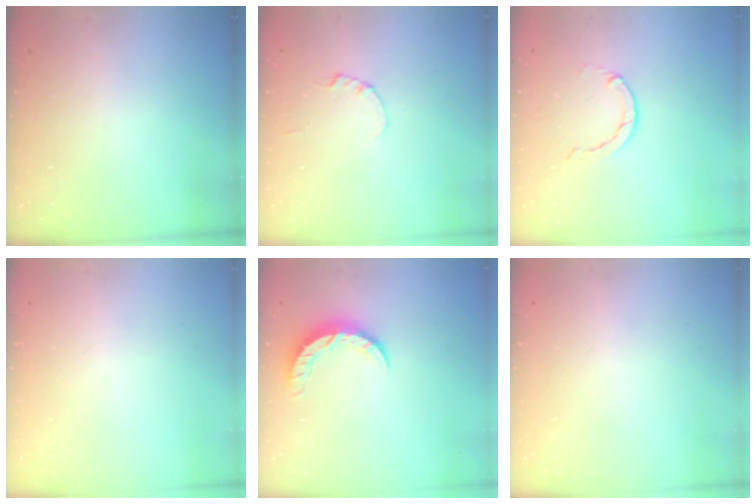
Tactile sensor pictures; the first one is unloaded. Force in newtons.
{"total": 0.0}
{"total": 1.3, "press": 1.2, "slide": 0.3}
{"total": 0.0}
{"total": 8.7, "press": 8.6, "slide": 0.9}
{"total": 2.6, "press": 2.6, "slide": 0.2}